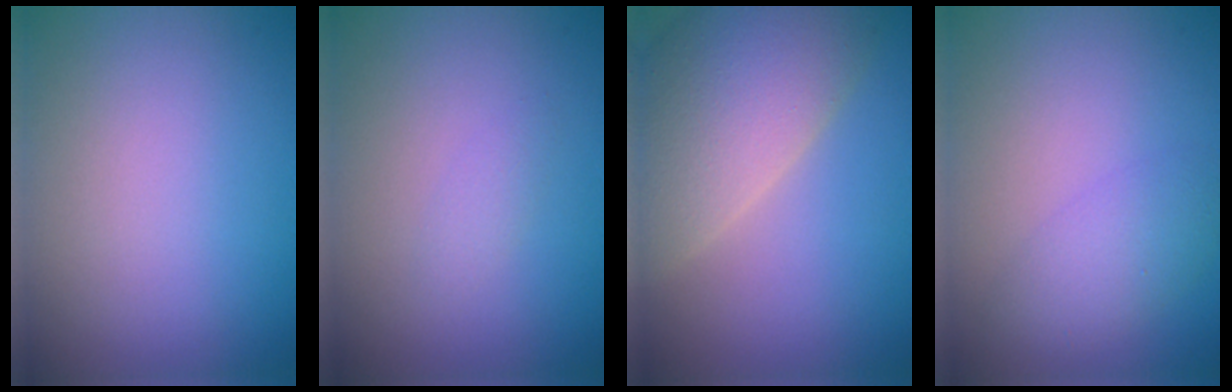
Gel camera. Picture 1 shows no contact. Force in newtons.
{"total": 0.9, "press": 0.9, "slide": 0.0}
{"total": 9.5, "press": 9.4, "slide": 1.2}
{"total": 3.0, "press": 3.0, "slide": 0.2}